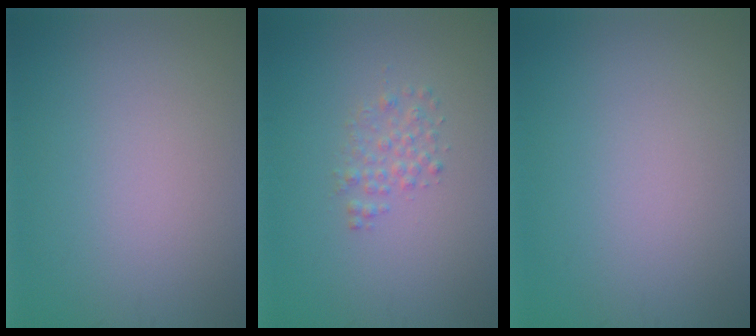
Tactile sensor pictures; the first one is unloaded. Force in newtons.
{"total": 1.6, "press": 1.6, "slide": 0.0}
{"total": 0.0}